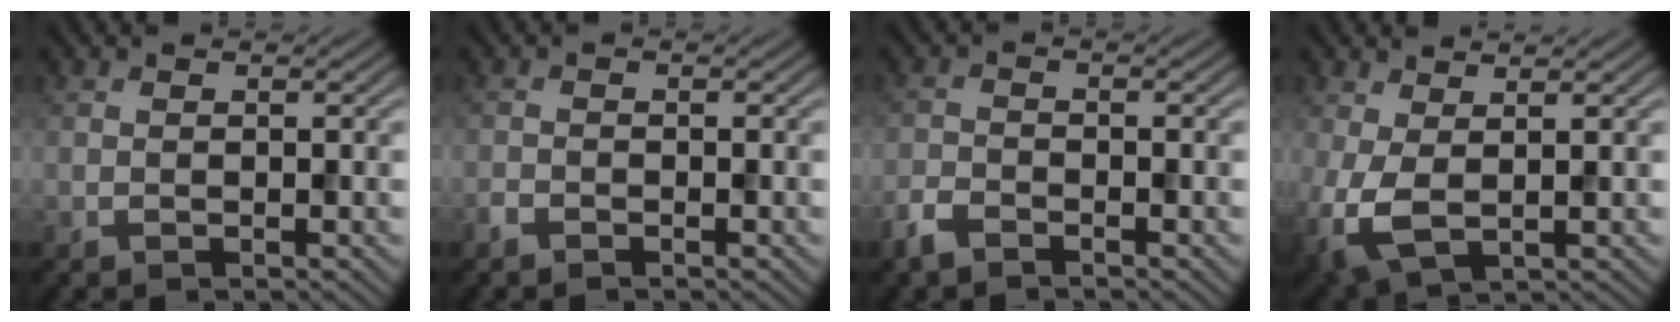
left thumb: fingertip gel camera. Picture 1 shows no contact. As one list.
[{"total": 1.1, "force": [-0.9, 0.4, 0.4], "torque": [-0.008, -0.001, -0.021]}, {"total": 2.7, "force": [-2.2, 0.9, 1.2], "torque": [-0.028, -0.006, -0.055]}, {"total": 4.1, "force": [0.3, 2.1, 3.5], "torque": [-0.097, -0.003, 0.006]}]